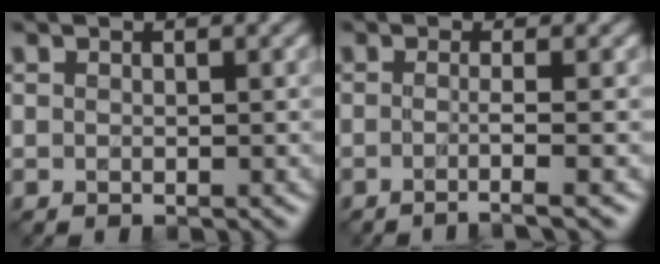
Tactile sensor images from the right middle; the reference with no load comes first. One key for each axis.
{"total": 2.7, "fx": -0.7, "fy": 0.6, "fz": 2.5, "tx": -0.029, "ty": -0.010, "tz": -0.026}